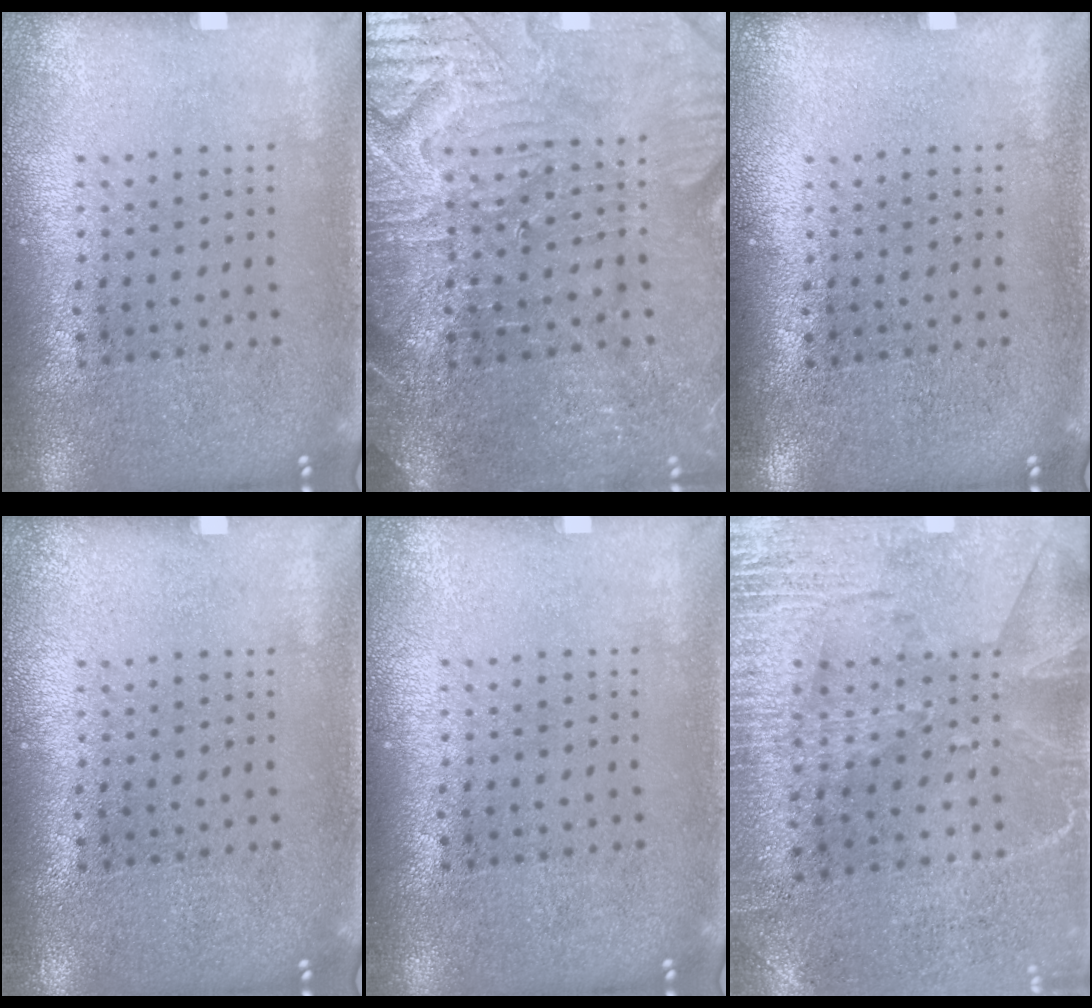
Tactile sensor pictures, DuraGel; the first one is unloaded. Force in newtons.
{"total": 3.9, "press": 3.8, "slide": 1.0}
{"total": 0.0}
{"total": 0.0}
{"total": 0.0}
{"total": 2.9, "press": 2.5, "slide": 1.4}